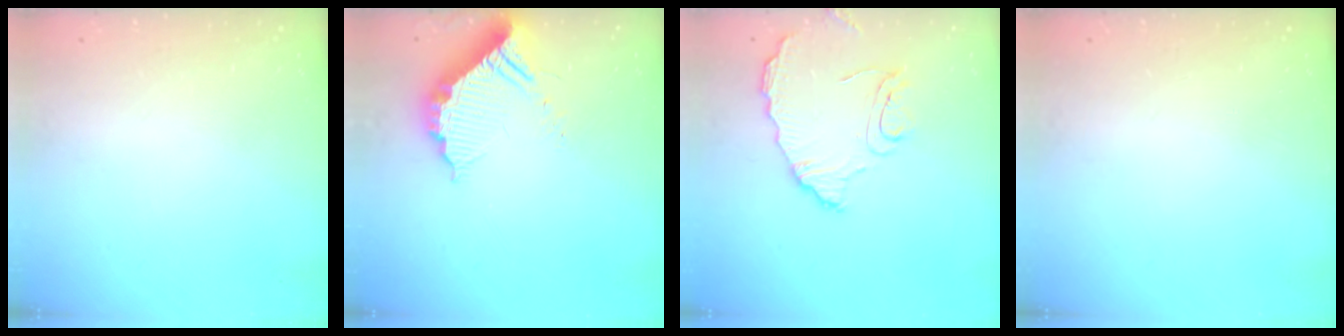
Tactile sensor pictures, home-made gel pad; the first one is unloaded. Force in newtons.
{"total": 12.1, "press": 12.1, "slide": 1.2}
{"total": 11.6, "press": 11.5, "slide": 0.8}
{"total": 0.0}